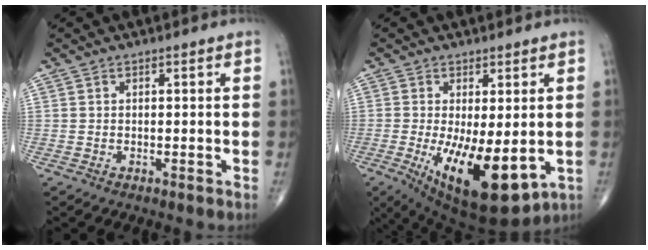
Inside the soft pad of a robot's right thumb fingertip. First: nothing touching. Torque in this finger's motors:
{"motor_torque": [0.13, 1.53, 0.23, -0.36, 0.47]}